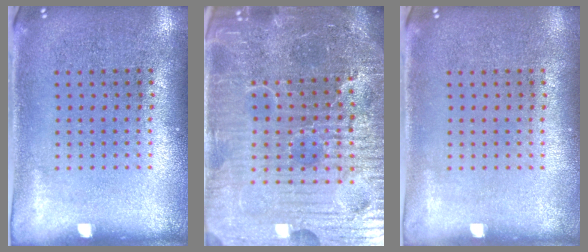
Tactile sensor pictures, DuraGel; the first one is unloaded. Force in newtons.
{"total": 6.9, "press": 6.2, "slide": 3.1}
{"total": 0.0}